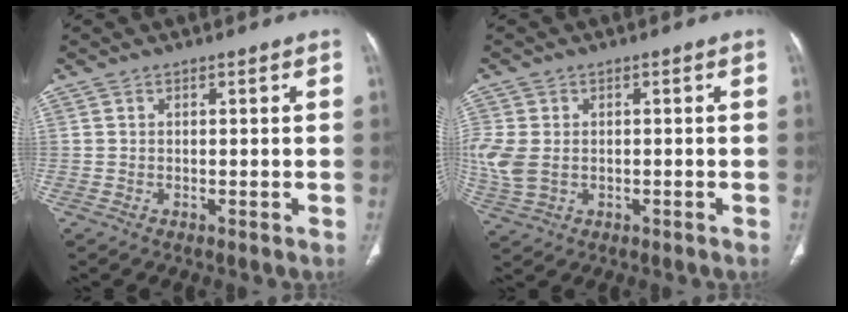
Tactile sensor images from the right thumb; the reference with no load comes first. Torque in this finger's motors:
{"motor_torque": [2.06, 2.44, 1.90, -0.01, 0.24]}